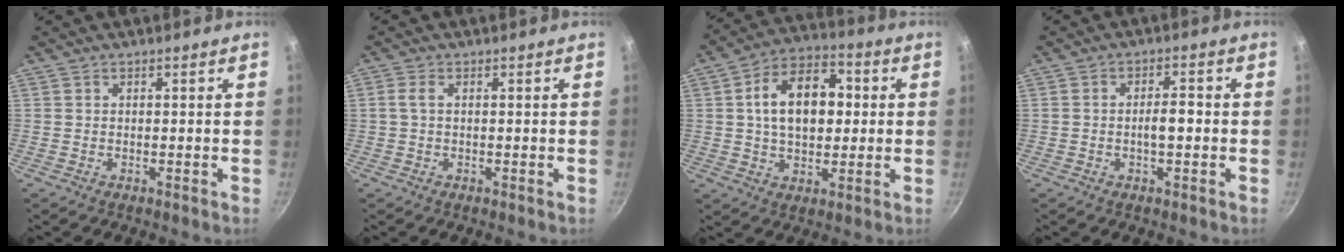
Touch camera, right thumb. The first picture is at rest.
{"total": 1.8, "force": [0.2, 1.0, 1.5], "torque": [-0.038, 0.006, 0.003]}
{"total": 15.1, "force": [1.9, 9.8, 11.3], "torque": [-0.148, 0.021, 0.019]}
{"total": 4.0, "force": [-0.7, 1.6, 3.6], "torque": [-0.049, 0.017, -0.012]}